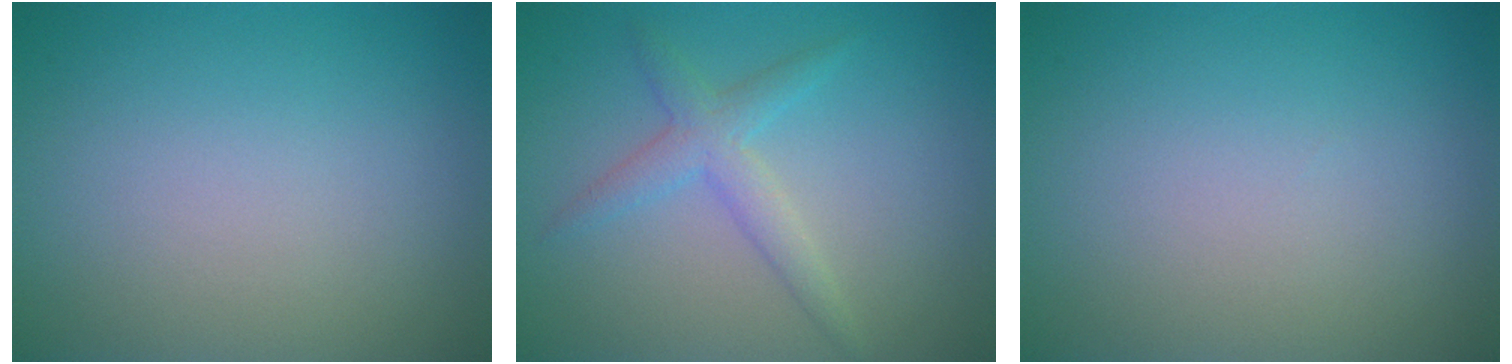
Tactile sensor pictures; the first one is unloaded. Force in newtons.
{"total": 2.5, "press": 2.5, "slide": 0.1}
{"total": 0.0}